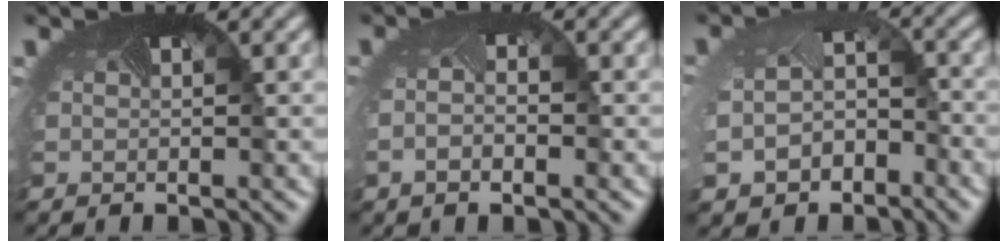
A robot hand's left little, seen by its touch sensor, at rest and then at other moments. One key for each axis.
{"total": 1.8, "fx": -0.7, "fy": 0.6, "fz": 1.6, "tx": -0.038, "ty": -0.011, "tz": -0.010}
{"total": 4.9, "fx": -2.3, "fy": 3.4, "fz": 2.7, "tx": -0.077, "ty": -0.029, "tz": -0.032}